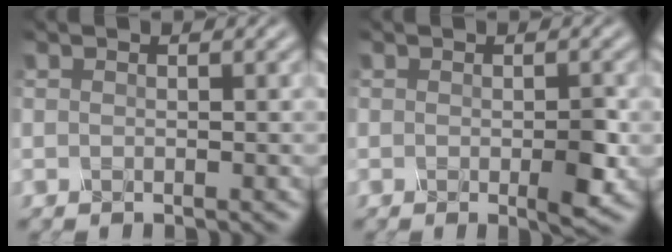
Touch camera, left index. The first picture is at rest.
{"total": 2.4, "force": [-0.9, 0.4, 2.2], "torque": [-0.052, -0.005, -0.010]}